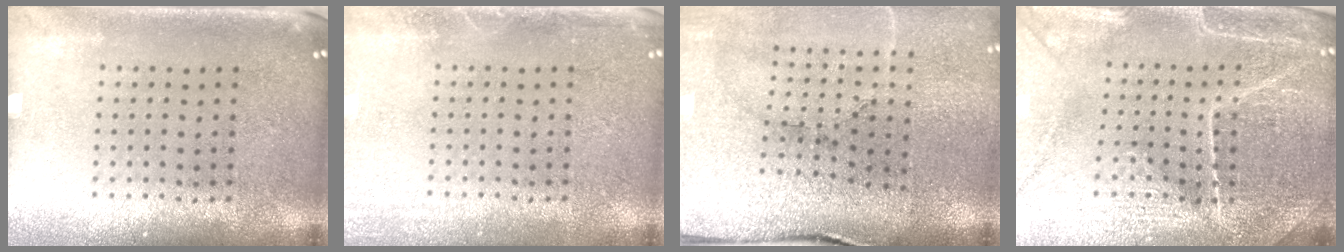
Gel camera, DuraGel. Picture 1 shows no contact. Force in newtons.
{"total": 1.8, "press": 1.8, "slide": 0.2}
{"total": 3.5, "press": 3.3, "slide": 1.1}
{"total": 4.4, "press": 4.3, "slide": 1.1}